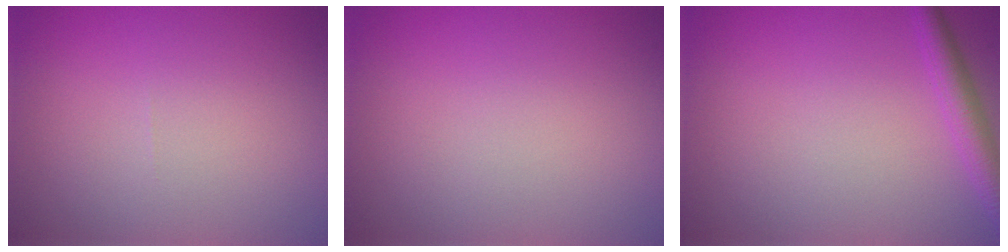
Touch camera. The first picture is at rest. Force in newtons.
{"total": 0.0}
{"total": 2.5, "press": 2.5, "slide": 0.1}